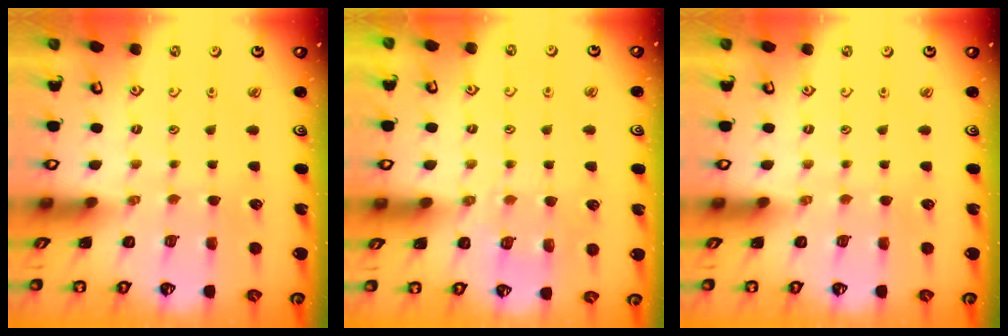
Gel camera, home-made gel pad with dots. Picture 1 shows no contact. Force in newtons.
{"total": 4.9, "press": 4.8, "slide": 0.8}
{"total": 0.0}